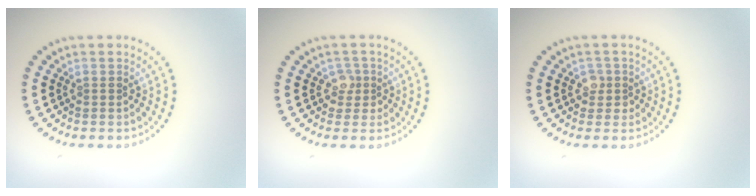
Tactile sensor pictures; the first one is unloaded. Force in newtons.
{"total": 1.7, "press": 1.4, "slide": 0.9}
{"total": 1.6, "press": 1.3, "slide": 0.9}